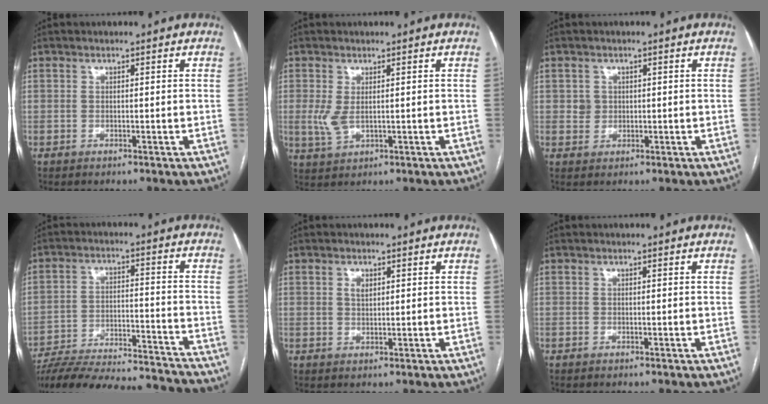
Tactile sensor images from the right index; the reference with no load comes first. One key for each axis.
{"total": 3.2, "fx": 0.3, "fy": 1.4, "fz": 2.8, "tx": -0.073, "ty": -0.004, "tz": 0.015}
{"total": 1.8, "fx": 0.4, "fy": 1.7, "fz": 0.2, "tx": 0.000, "ty": 0.000, "tz": 0.005}
{"total": 25.0, "fx": -23.4, "fy": 2.7, "fz": 8.3, "tx": -0.128, "ty": -0.018, "tz": -0.333}
{"total": 1.7, "fx": 0.7, "fy": 1.0, "fz": 1.2, "tx": -0.022, "ty": 0.002, "tz": 0.014}
{"total": 0.0}